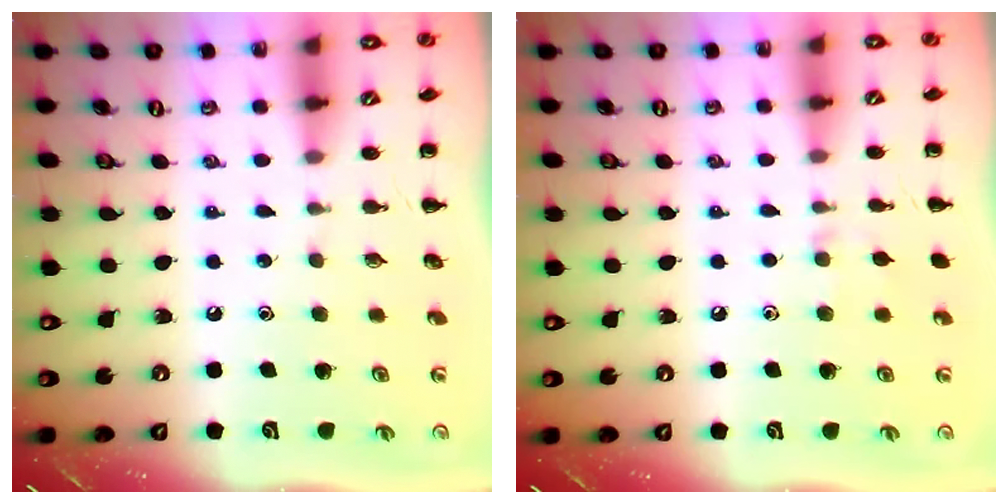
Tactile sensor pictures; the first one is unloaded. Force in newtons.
{"total": 4.8, "press": 4.6, "slide": 1.6}